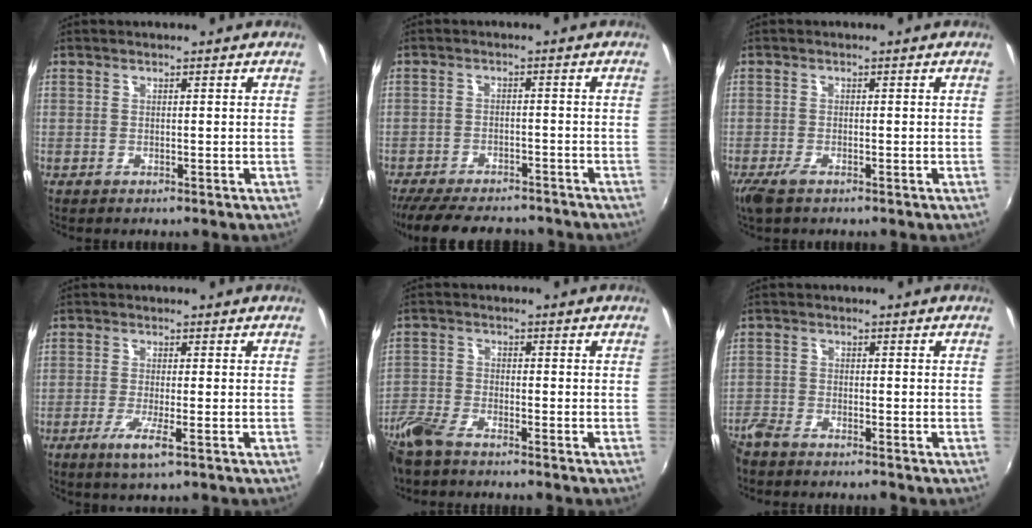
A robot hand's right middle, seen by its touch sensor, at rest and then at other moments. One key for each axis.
{"total": 15.4, "fx": -12.9, "fy": 5.0, "fz": 6.8, "tx": -0.149, "ty": -0.020, "tz": -0.192}
{"total": 2.7, "fx": -1.9, "fy": 0.7, "fz": 1.8, "tx": -0.045, "ty": -0.009, "tz": -0.038}
{"total": 4.5, "fx": -2.2, "fy": 0.1, "fz": 3.9, "tx": -0.084, "ty": -0.014, "tz": -0.043}
{"total": 7.2, "fx": -5.9, "fy": 2.1, "fz": 3.6, "tx": -0.095, "ty": -0.016, "tz": -0.124}
{"total": 4.5, "fx": -4.2, "fy": 1.0, "fz": 1.5, "tx": -0.047, "ty": -0.015, "tz": -0.086}